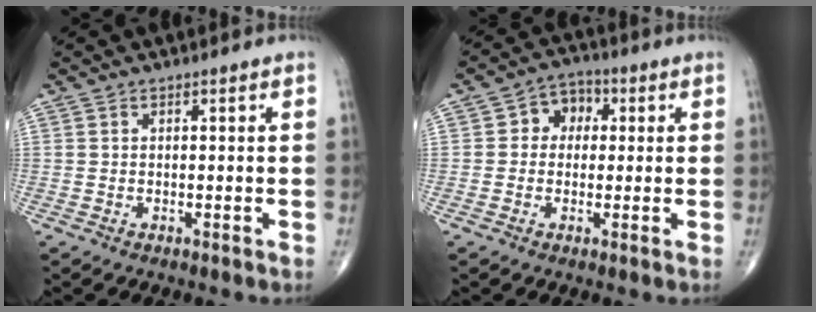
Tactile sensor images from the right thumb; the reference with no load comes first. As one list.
[{"total": 5.8, "force": [0.8, 4.8, 3.2], "torque": [-0.018, 0.016, 0.002]}]